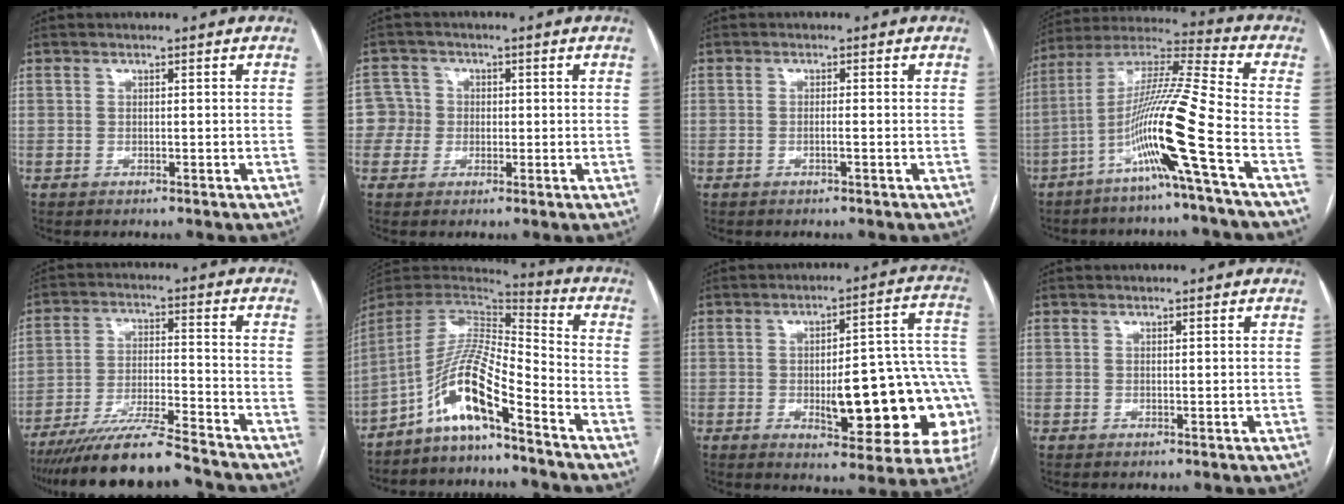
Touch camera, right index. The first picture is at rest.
{"total": 4.1, "force": [-0.1, 4.1, -0.1], "torque": [0.017, 0.019, -0.004]}
{"total": 0.8, "force": [-0.3, -0.1, 0.7], "torque": [-0.013, 0.001, -0.006]}
{"total": 15.2, "force": [-6.1, -2.2, 13.8], "torque": [-0.268, -0.004, -0.122]}
{"total": 15.0, "force": [-13.4, 0.2, 6.7], "torque": [-0.114, -0.017, -0.227]}
{"total": 11.8, "force": [-7.5, 1.0, 9.1], "torque": [-0.175, 0.012, -0.142]}
{"total": 20.6, "force": [-4.1, 5.7, 19.4], "torque": [-0.157, 0.034, -0.034]}
{"total": 0.0}